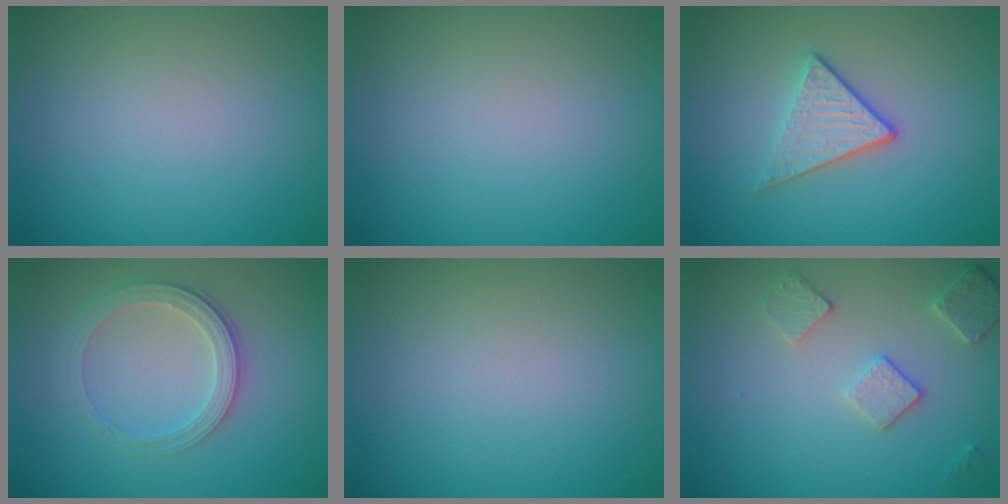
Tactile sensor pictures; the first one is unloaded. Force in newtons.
{"total": 0.0}
{"total": 2.9, "press": 2.6, "slide": 1.4}
{"total": 2.8, "press": 2.6, "slide": 0.9}
{"total": 0.0}
{"total": 2.7, "press": 2.7, "slide": 0.7}